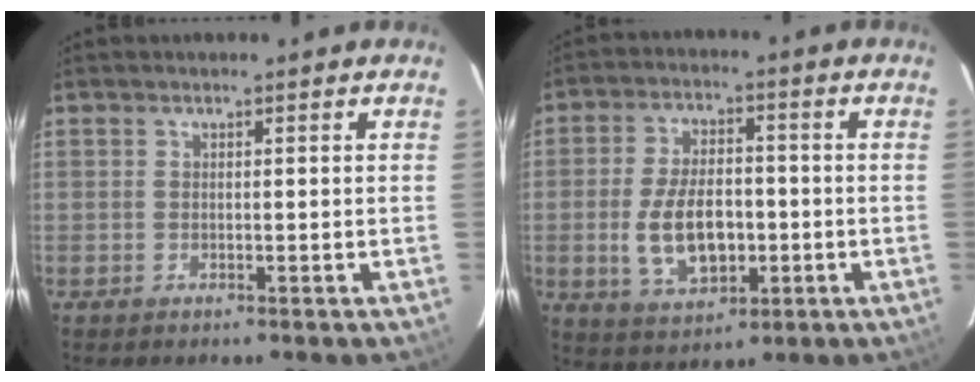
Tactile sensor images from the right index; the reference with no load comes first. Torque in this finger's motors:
{"motor_torque": [1.22, -0.48, 0.70, 0.15]}